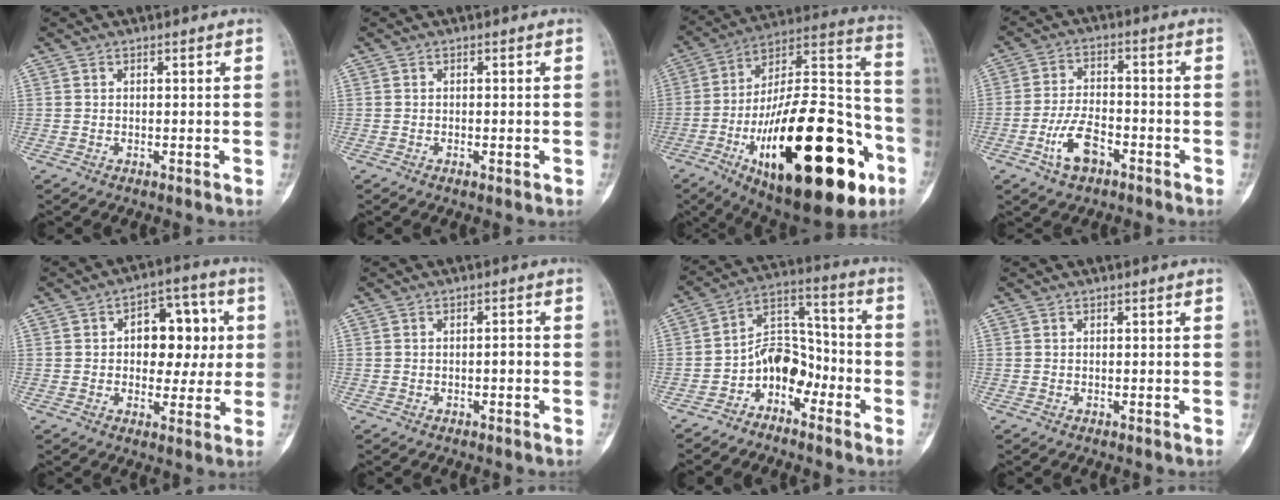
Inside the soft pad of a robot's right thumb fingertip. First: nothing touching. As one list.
[{"total": 1.3, "force": [-0.5, 0.5, 1.1], "torque": [-0.018, 0.002, -0.005]}, {"total": 38.2, "force": [-14.9, 14.9, 31.9], "torque": [-0.465, 0.063, -0.224]}, {"total": 7.4, "force": [-3.8, 3.9, 5.0], "torque": [-0.094, 0.027, -0.072]}, {"total": 12.0, "force": [1.6, 7.7, 9.1], "torque": [-0.073, 0.017, 0.020]}, {"total": 1.3, "force": [-0.4, 0.5, 1.1], "torque": [-0.015, 0.005, -0.008]}, {"total": 9.0, "force": [-4.8, 6.2, 4.6], "torque": [-0.051, 0.081, -0.099]}, {"total": 0.0}]